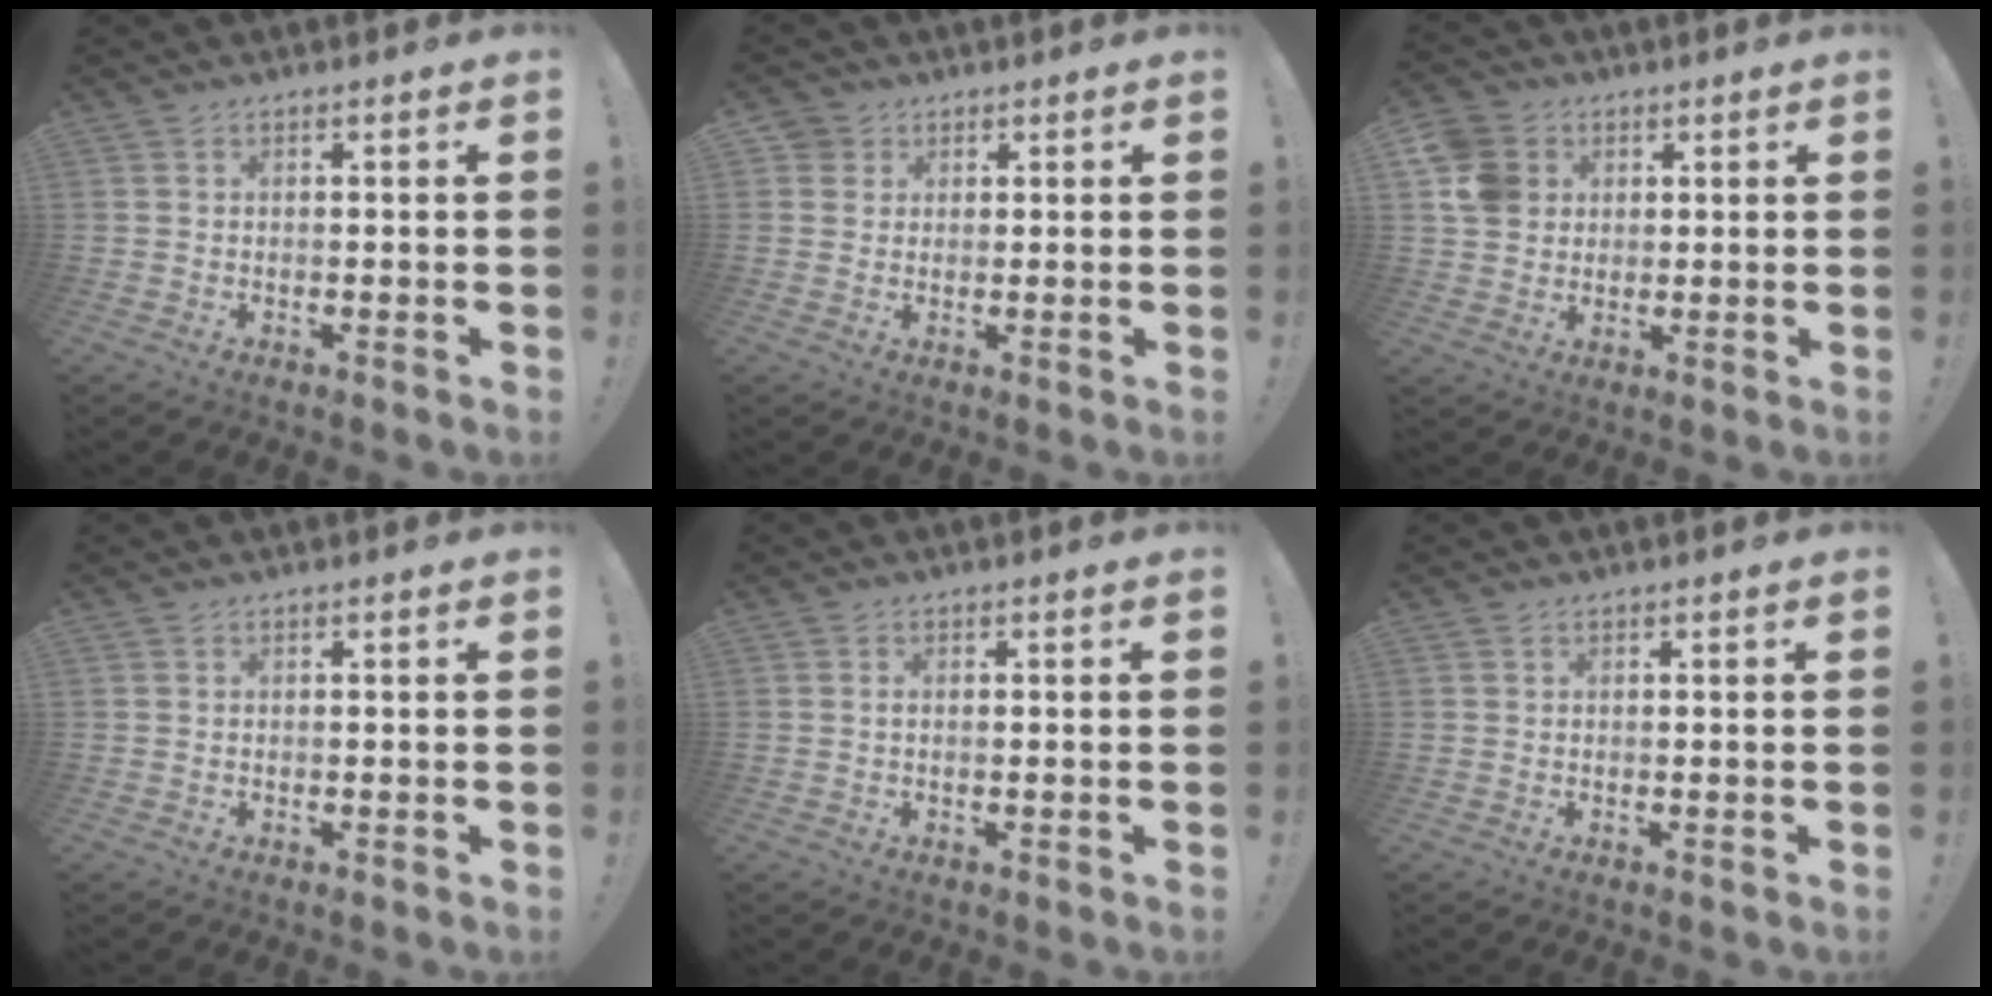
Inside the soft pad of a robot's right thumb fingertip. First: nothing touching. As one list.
[{"total": 3.3, "force": [1.5, 2.9, 0.5], "torque": [-0.008, -0.004, 0.028]}, {"total": 9.5, "force": [2.3, 8.3, 3.8], "torque": [-0.073, -0.003, 0.050]}, {"total": 0.0}, {"total": 0.8, "force": [-0.2, 0.3, 0.7], "torque": [-0.018, 0.004, -0.003]}, {"total": 0.0}]